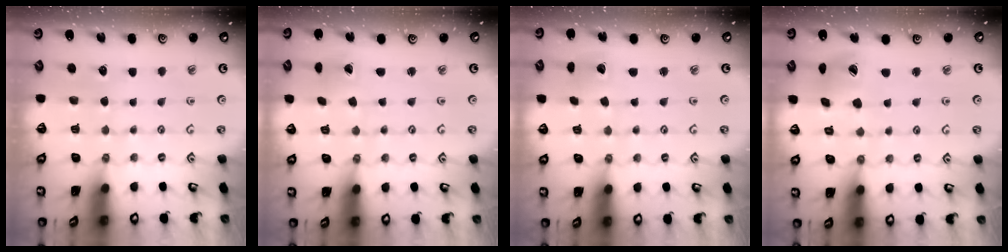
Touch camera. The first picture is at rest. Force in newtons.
{"total": 0.9, "press": 0.9, "slide": 0.0}
{"total": 2.3, "press": 2.3, "slide": 0.3}
{"total": 8.8, "press": 8.7, "slide": 1.2}